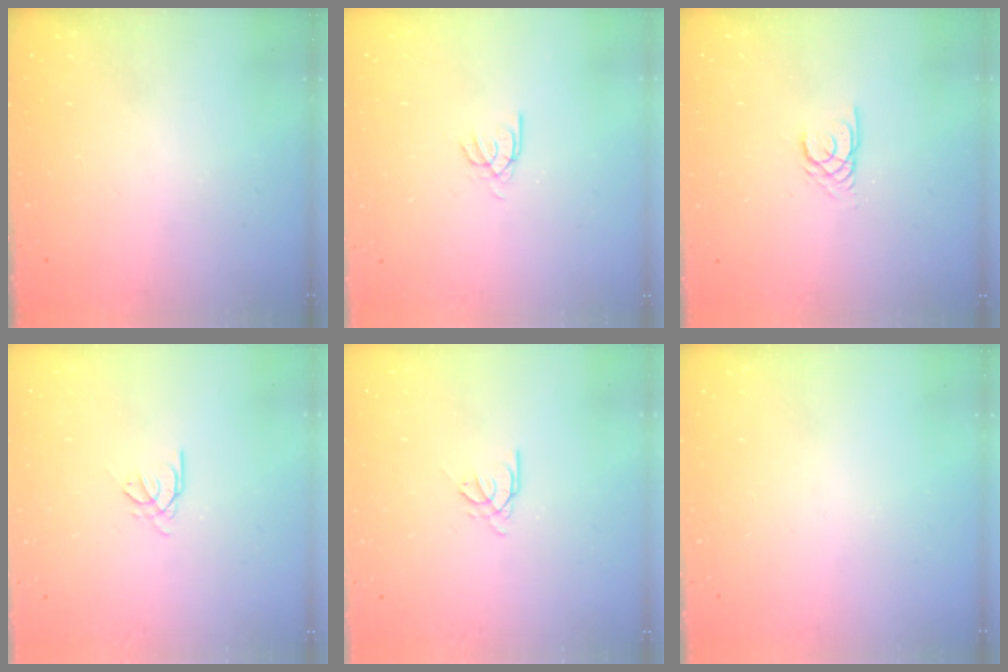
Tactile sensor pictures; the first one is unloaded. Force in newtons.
{"total": 2.5, "press": 2.4, "slide": 0.3}
{"total": 2.2, "press": 2.2, "slide": 0.1}
{"total": 0.7, "press": 0.6, "slide": 0.3}
{"total": 0.7, "press": 0.6, "slide": 0.3}
{"total": 0.0}